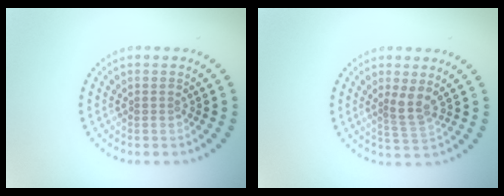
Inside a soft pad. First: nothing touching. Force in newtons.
{"total": 2.2, "press": 1.7, "slide": 1.5}